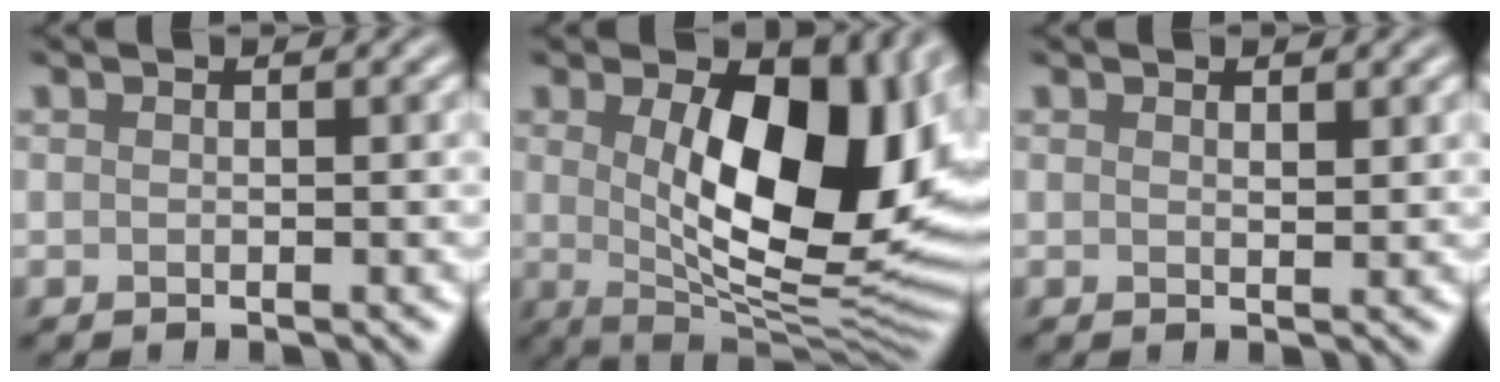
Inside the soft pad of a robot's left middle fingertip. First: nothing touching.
{"total": 13.8, "force": [1.7, 6.7, 12.0], "torque": [-0.158, -0.011, 0.035]}
{"total": 0.6, "force": [0.5, 0.2, 0.2], "torque": [-0.005, -0.002, 0.011]}